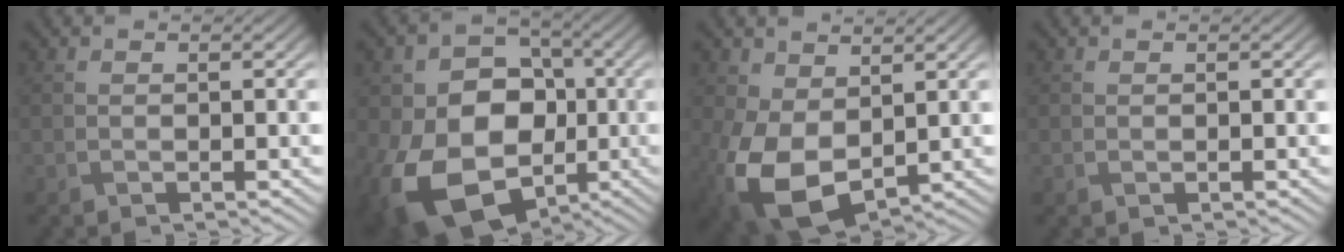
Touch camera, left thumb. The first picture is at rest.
{"total": 18.6, "force": [-4.7, 14.1, 11.1], "torque": [-0.215, -0.040, -0.077]}
{"total": 10.5, "force": [-0.5, 6.9, 7.8], "torque": [-0.203, -0.024, -0.002]}
{"total": 0.0}